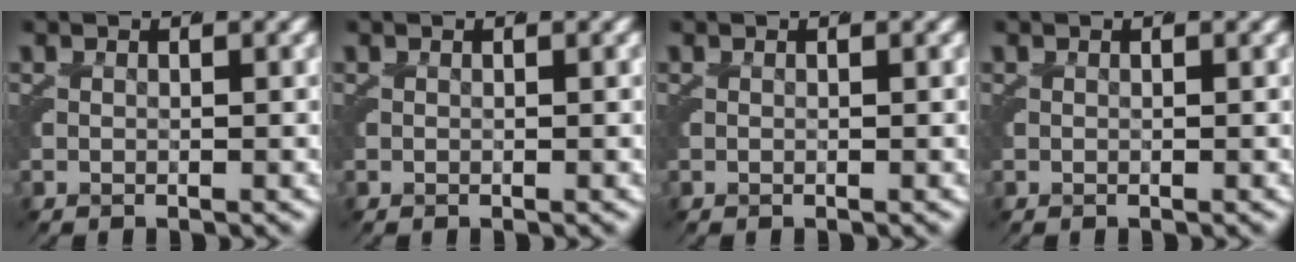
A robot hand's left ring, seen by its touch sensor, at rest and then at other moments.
{"total": 0.0}
{"total": 0.0}
{"total": 0.0}